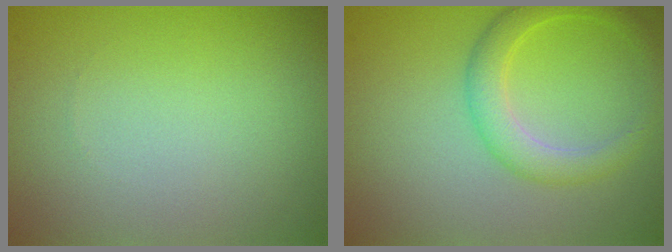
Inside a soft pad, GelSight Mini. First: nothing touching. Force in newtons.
{"total": 3.2, "press": 3.2, "slide": 0.2}